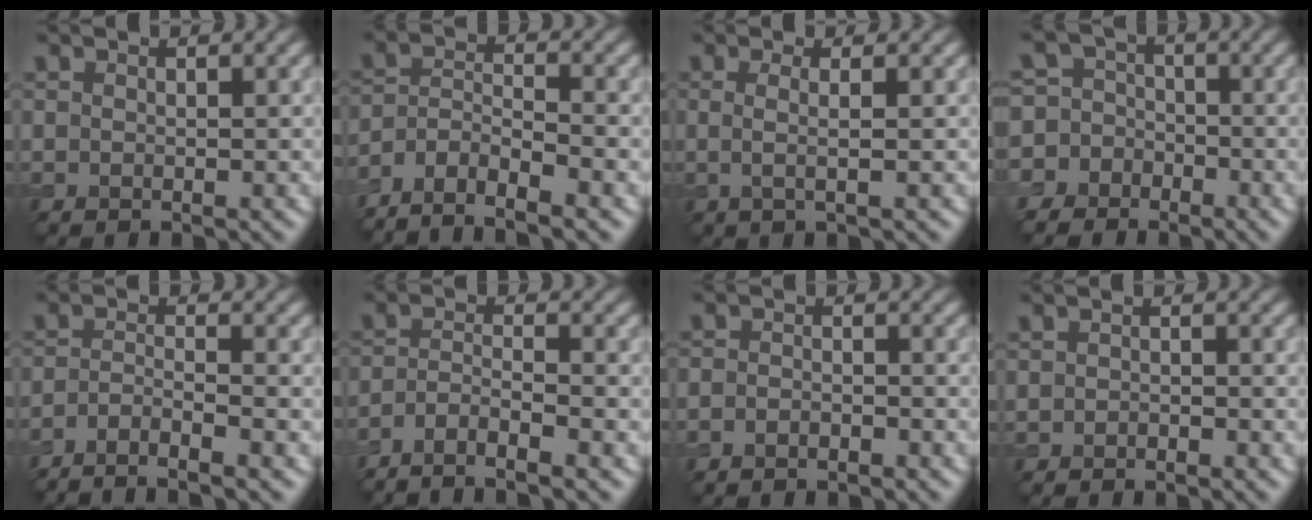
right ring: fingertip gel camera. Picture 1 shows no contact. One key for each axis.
{"total": 6.3, "fx": -5.0, "fy": 1.9, "fz": 3.4, "tx": -0.059, "ty": -0.005, "tz": -0.096}
{"total": 1.9, "fx": 0.0, "fy": 0.6, "fz": 1.8, "tx": -0.033, "ty": -0.003, "tz": -0.008}
{"total": 8.6, "fx": -4.2, "fy": 7.4, "fz": 0.9, "tx": -0.025, "ty": 0.012, "tz": -0.101}
{"total": 4.1, "fx": -3.1, "fy": 0.8, "fz": 2.6, "tx": -0.042, "ty": -0.001, "tz": -0.065}
{"total": 4.5, "fx": -3.4, "fy": 0.9, "fz": 2.7, "tx": -0.047, "ty": -0.001, "tz": -0.069}
{"total": 1.5, "fx": -1.1, "fy": 0.7, "fz": 0.7, "tx": -0.011, "ty": 0.001, "tz": -0.024}
{"total": 0.7, "fx": -0.5, "fy": 0.3, "fz": 0.3, "tx": -0.005, "ty": -0.002, "tz": -0.009}